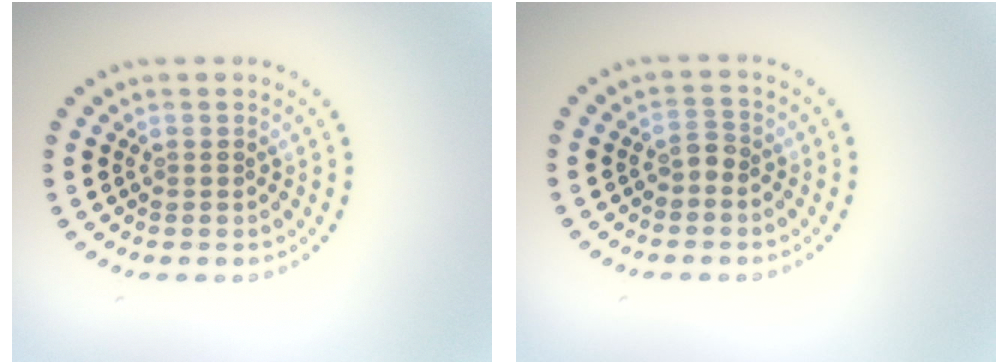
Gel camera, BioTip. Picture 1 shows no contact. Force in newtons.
{"total": 1.2, "press": 1.0, "slide": 0.7}